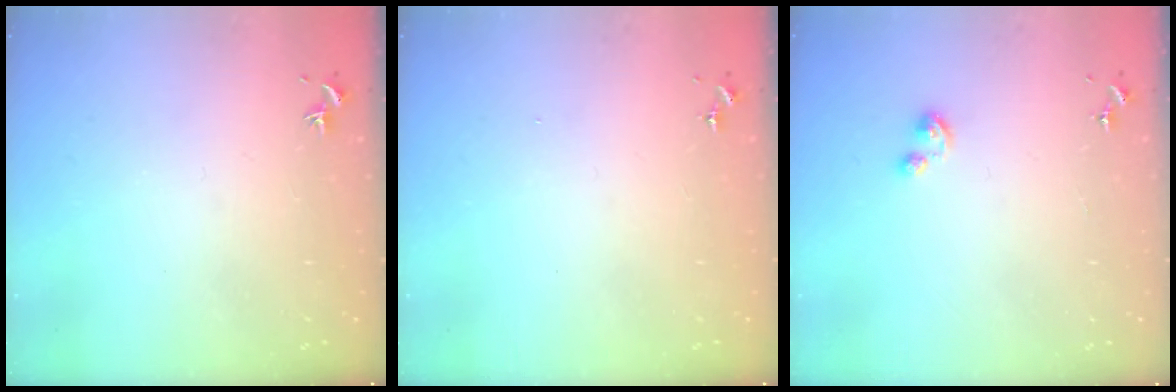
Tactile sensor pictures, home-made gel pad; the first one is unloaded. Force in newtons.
{"total": 0.0}
{"total": 3.1, "press": 3.1, "slide": 0.3}